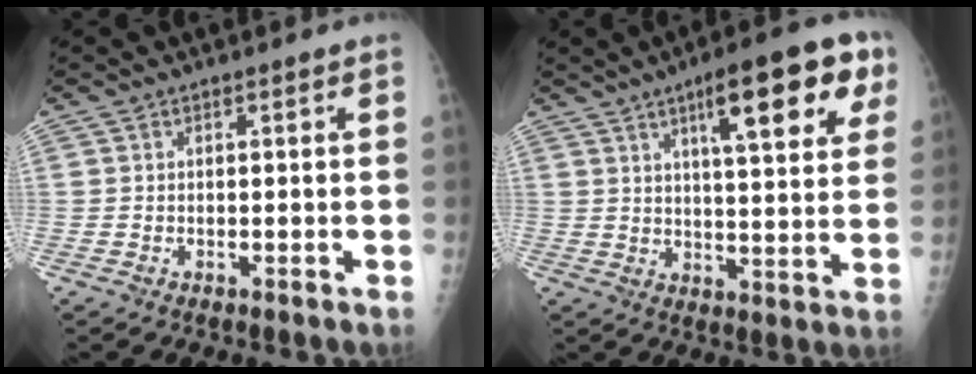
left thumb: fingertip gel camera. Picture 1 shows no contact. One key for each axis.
{"total": 16.8, "fx": 8.1, "fy": 4.6, "fz": 14.0, "tx": -0.159, "ty": -0.020, "tz": 0.110}